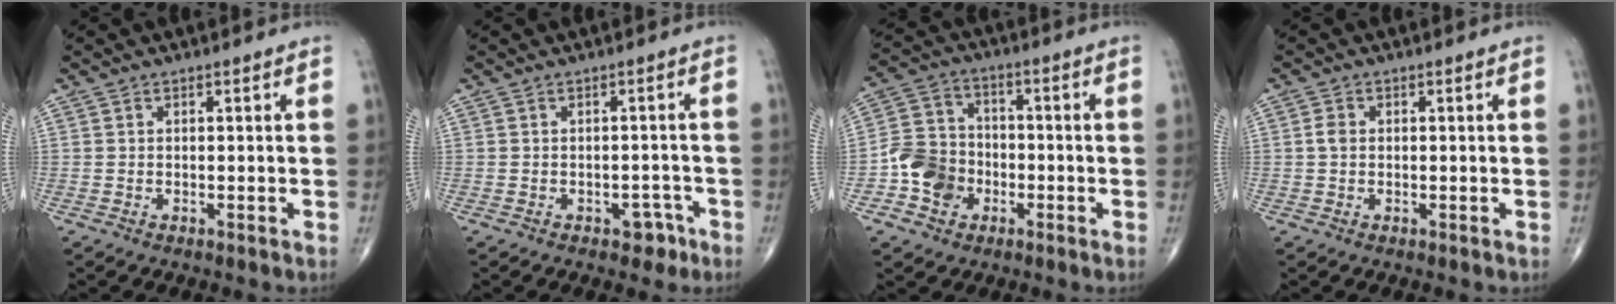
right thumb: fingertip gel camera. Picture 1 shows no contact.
{"total": 2.8, "force": [-1.7, 1.9, 1.3], "torque": [0.003, 0.015, -0.019]}
{"total": 9.5, "force": [-3.2, 8.0, 4.0], "torque": [-0.048, 0.026, -0.066]}
{"total": 1.7, "force": [0.1, 1.3, 1.1], "torque": [-0.021, 0.002, -0.001]}